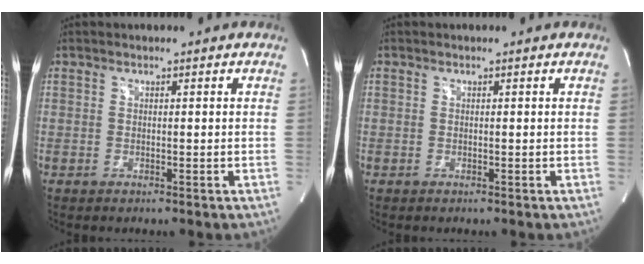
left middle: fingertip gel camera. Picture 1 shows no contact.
{"total": 0.0}